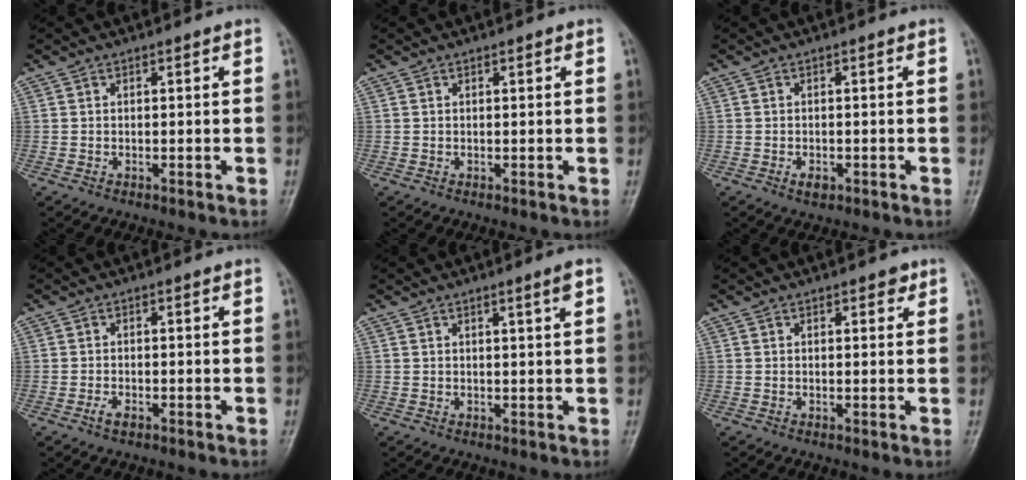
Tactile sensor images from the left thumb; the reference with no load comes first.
{"total": 0.6, "force": [0.3, 0.2, 0.5], "torque": [-0.006, -0.001, 0.003]}
{"total": 1.8, "force": [-0.8, 1.1, 1.2], "torque": [-0.017, 0.000, -0.012]}
{"total": 1.7, "force": [-0.9, 0.8, 1.1], "torque": [-0.023, 0.001, -0.019]}
{"total": 2.1, "force": [1.1, -0.2, 1.8], "torque": [-0.028, -0.007, 0.019]}
{"total": 1.9, "force": [1.1, 1.0, 1.2], "torque": [-0.004, -0.003, 0.012]}